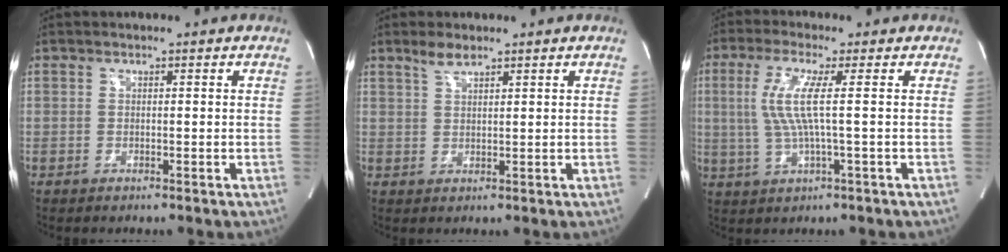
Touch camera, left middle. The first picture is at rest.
{"total": 2.5, "force": [2.0, 0.5, 1.3], "torque": [-0.032, 0.004, 0.041]}
{"total": 7.0, "force": [0.7, -0.4, 6.9], "torque": [-0.155, 0.002, 0.016]}